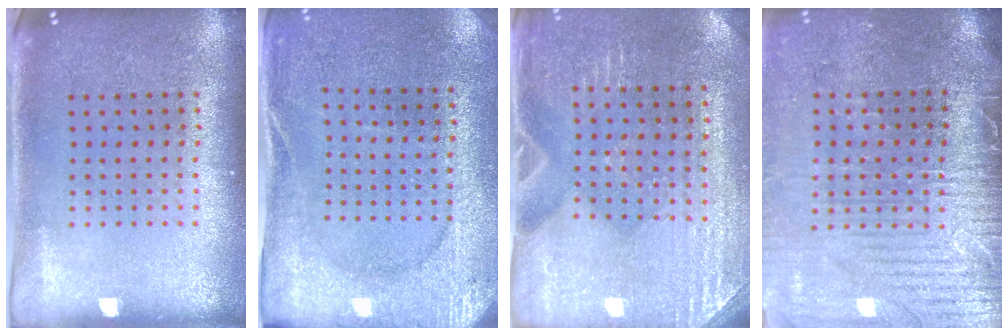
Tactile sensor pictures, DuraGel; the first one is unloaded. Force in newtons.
{"total": 2.6, "press": 2.5, "slide": 0.5}
{"total": 2.9, "press": 2.9, "slide": 0.4}
{"total": 4.0, "press": 3.5, "slide": 1.8}